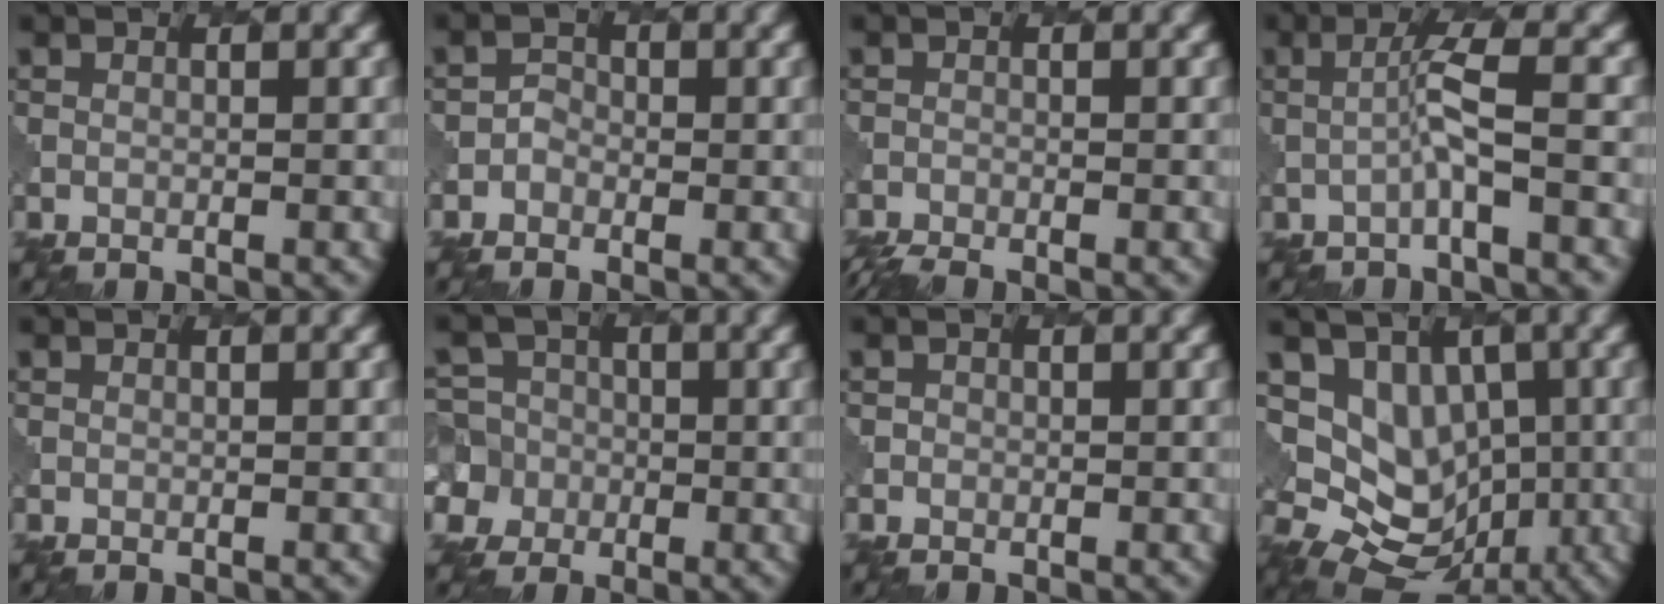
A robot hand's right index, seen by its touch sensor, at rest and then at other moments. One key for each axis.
{"total": 1.0, "fx": -0.5, "fy": 0.9, "fz": 0.0, "tx": 0.003, "ty": 0.003, "tz": -0.013}
{"total": 3.1, "fx": -2.9, "fy": 0.3, "fz": 1.1, "tx": -0.023, "ty": -0.016, "tz": -0.053}
{"total": 2.6, "fx": -0.5, "fy": 0.0, "fz": 2.5, "tx": -0.049, "ty": 0.009, "tz": -0.017}
{"total": 0.0}
{"total": 8.1, "fx": -1.5, "fy": 7.7, "fz": 1.7, "tx": -0.052, "ty": 0.004, "tz": -0.059}
{"total": 0.6, "fx": -0.1, "fy": 0.6, "fz": -0.1, "tx": 0.005, "ty": -0.001, "tz": -0.001}
{"total": 7.7, "fx": 0.5, "fy": 6.4, "fz": 4.3, "tx": -0.055, "ty": -0.014, "tz": 0.005}